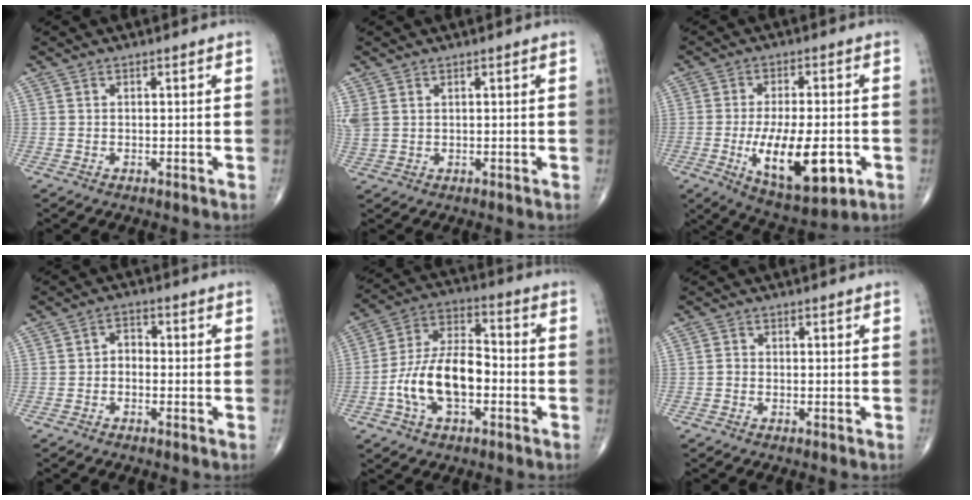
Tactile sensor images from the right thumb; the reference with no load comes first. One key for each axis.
{"total": 3.4, "fx": 1.2, "fy": 2.4, "fz": 2.1, "tx": -0.064, "ty": 0.008, "tz": 0.035}
{"total": 16.0, "fx": -4.3, "fy": 6.4, "fz": 14.0, "tx": -0.221, "ty": -0.002, "tz": -0.053}
{"total": 2.7, "fx": -0.8, "fy": 2.0, "fz": 1.6, "tx": -0.009, "ty": 0.017, "tz": -0.026}
{"total": 14.6, "fx": -3.6, "fy": 7.9, "fz": 11.7, "tx": -0.213, "ty": 0.041, "tz": -0.070}
{"total": 1.0, "fx": -0.4, "fy": 0.8, "fz": 0.5, "tx": -0.004, "ty": 0.002, "tz": -0.010}